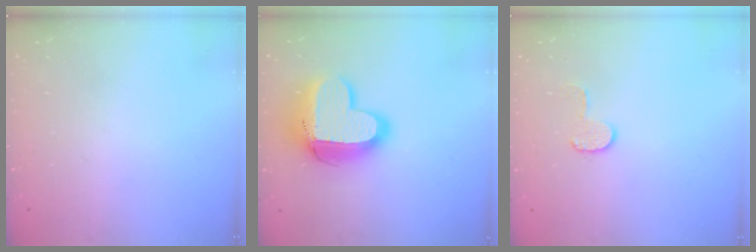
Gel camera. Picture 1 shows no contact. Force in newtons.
{"total": 16.3, "press": 16.2, "slide": 1.4}
{"total": 5.9, "press": 5.9, "slide": 0.4}